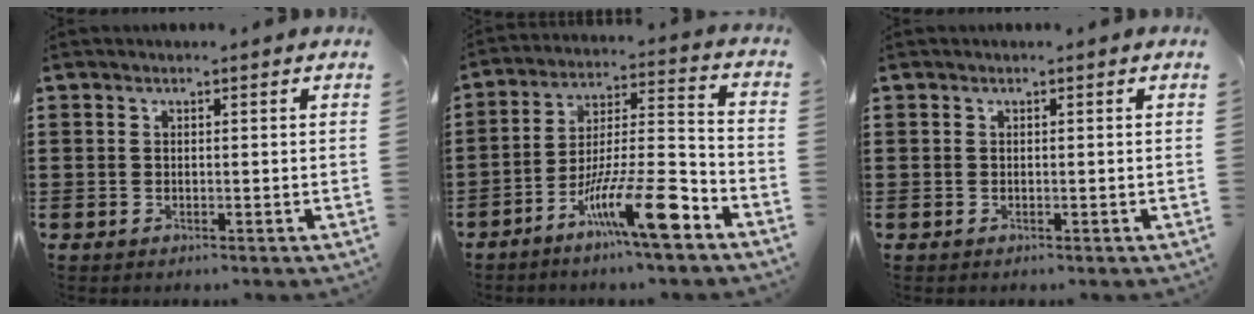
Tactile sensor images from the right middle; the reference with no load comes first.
{"total": 13.6, "force": [-8.1, 2.1, 10.8], "torque": [-0.188, 0.014, -0.144]}
{"total": 0.0}